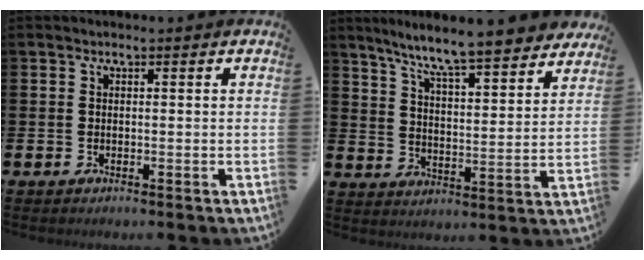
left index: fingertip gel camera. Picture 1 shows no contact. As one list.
[{"total": 8.6, "force": [8.0, 0.4, 3.3], "torque": [-0.089, -0.056, 0.136]}]